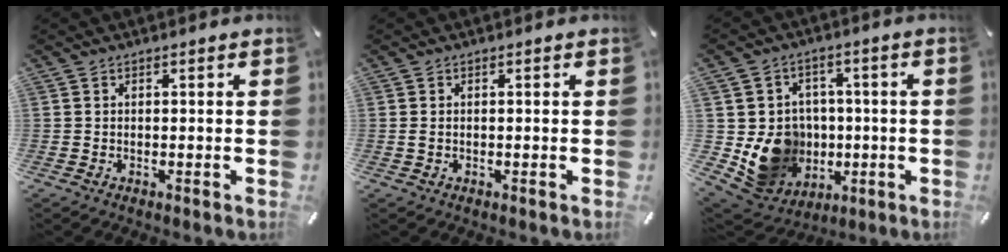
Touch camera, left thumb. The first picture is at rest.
{"total": 1.1, "force": [0.0, 0.5, 1.0], "torque": [-0.019, 0.003, -0.002]}
{"total": 12.9, "force": [-1.8, 12.1, 4.1], "torque": [-0.080, 0.005, -0.014]}